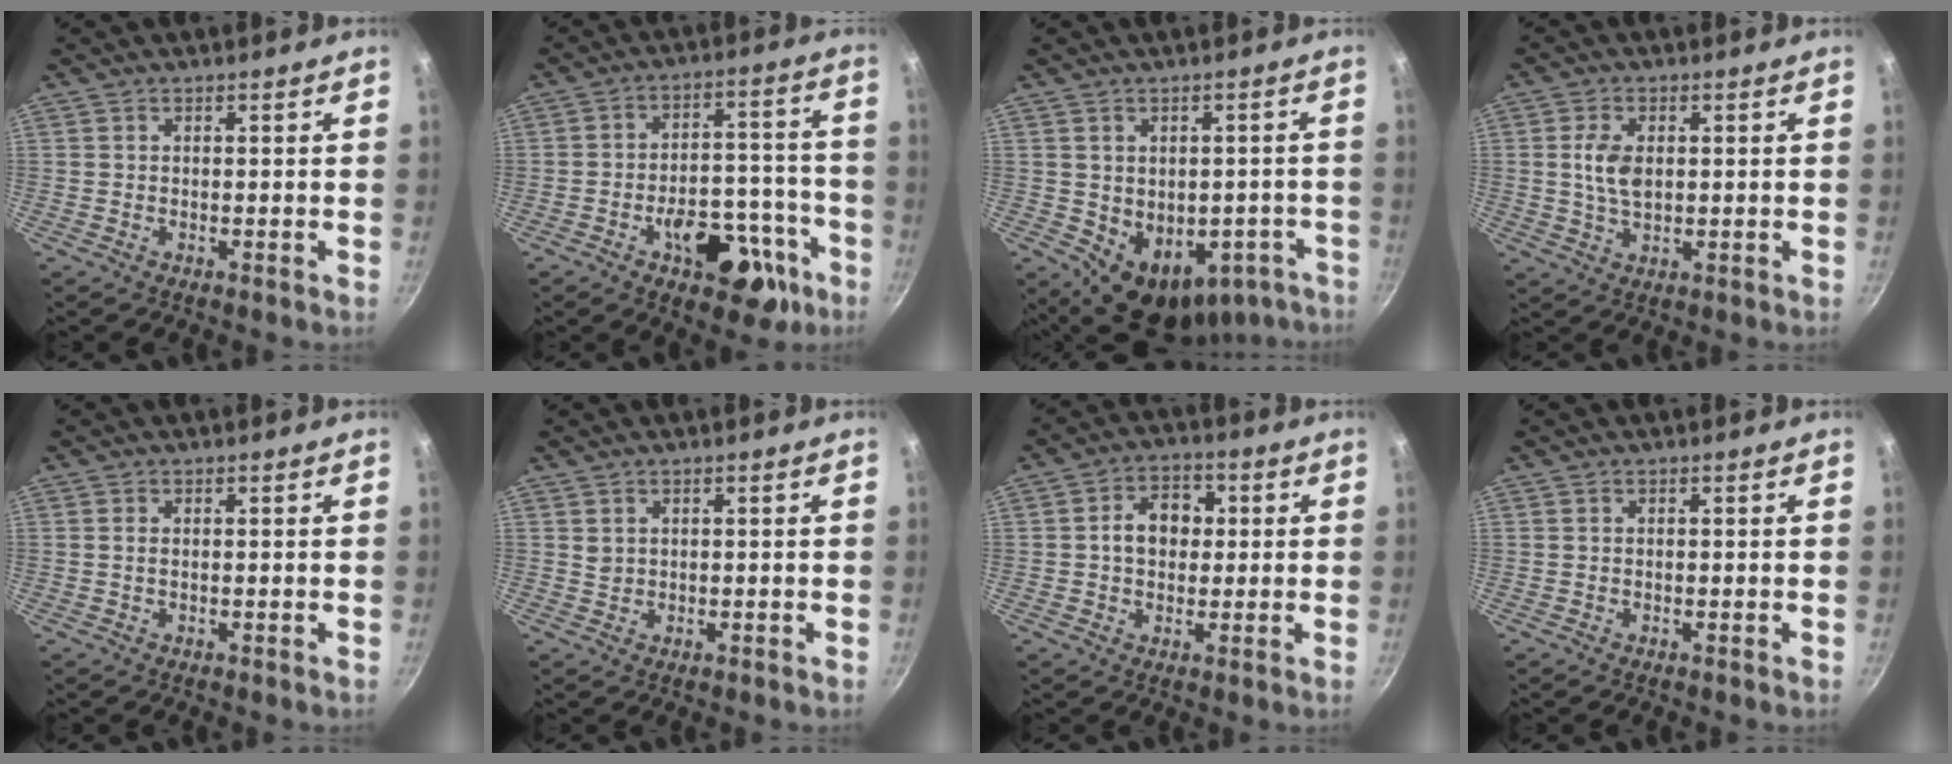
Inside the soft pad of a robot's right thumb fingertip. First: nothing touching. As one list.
[{"total": 17.5, "force": [-8.7, 9.5, 11.8], "torque": [-0.109, 0.064, -0.112]}, {"total": 15.7, "force": [-6.5, 11.2, 9.0], "torque": [-0.073, 0.021, -0.052]}, {"total": 6.0, "force": [0.7, 3.5, 4.8], "torque": [-0.087, -0.001, 0.012]}, {"total": 0.9, "force": [0.0, 0.4, 0.8], "torque": [-0.016, 0.001, -0.001]}, {"total": 1.2, "force": [0.5, 1.0, 0.4], "torque": [-0.004, -0.002, 0.011]}, {"total": 8.0, "force": [0.7, 6.1, 5.1], "torque": [-0.048, 0.014, 0.002]}, {"total": 0.0}]